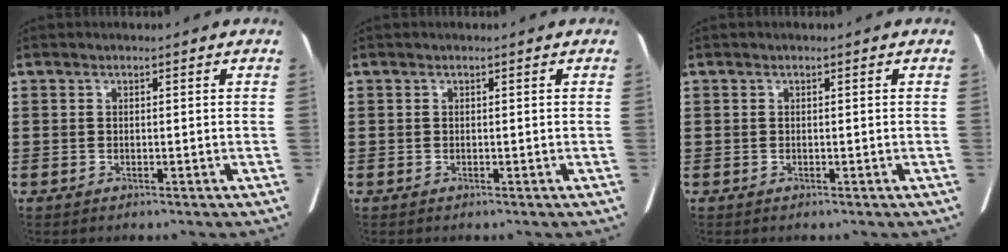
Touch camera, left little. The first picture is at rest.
{"total": 0.0}
{"total": 0.0}